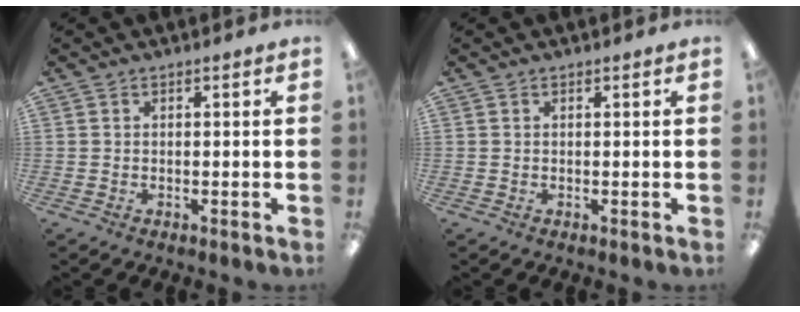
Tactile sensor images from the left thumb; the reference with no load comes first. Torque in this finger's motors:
{"motor_torque": [-0.07, -0.07, 0.12, -0.02, 0.00]}